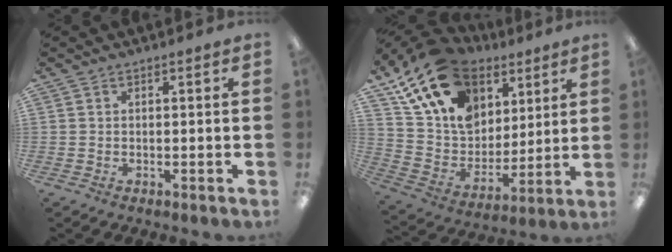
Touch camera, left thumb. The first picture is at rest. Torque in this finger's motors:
{"motor_torque": [2.51, 2.51, 1.36, -1.41, 0.54]}